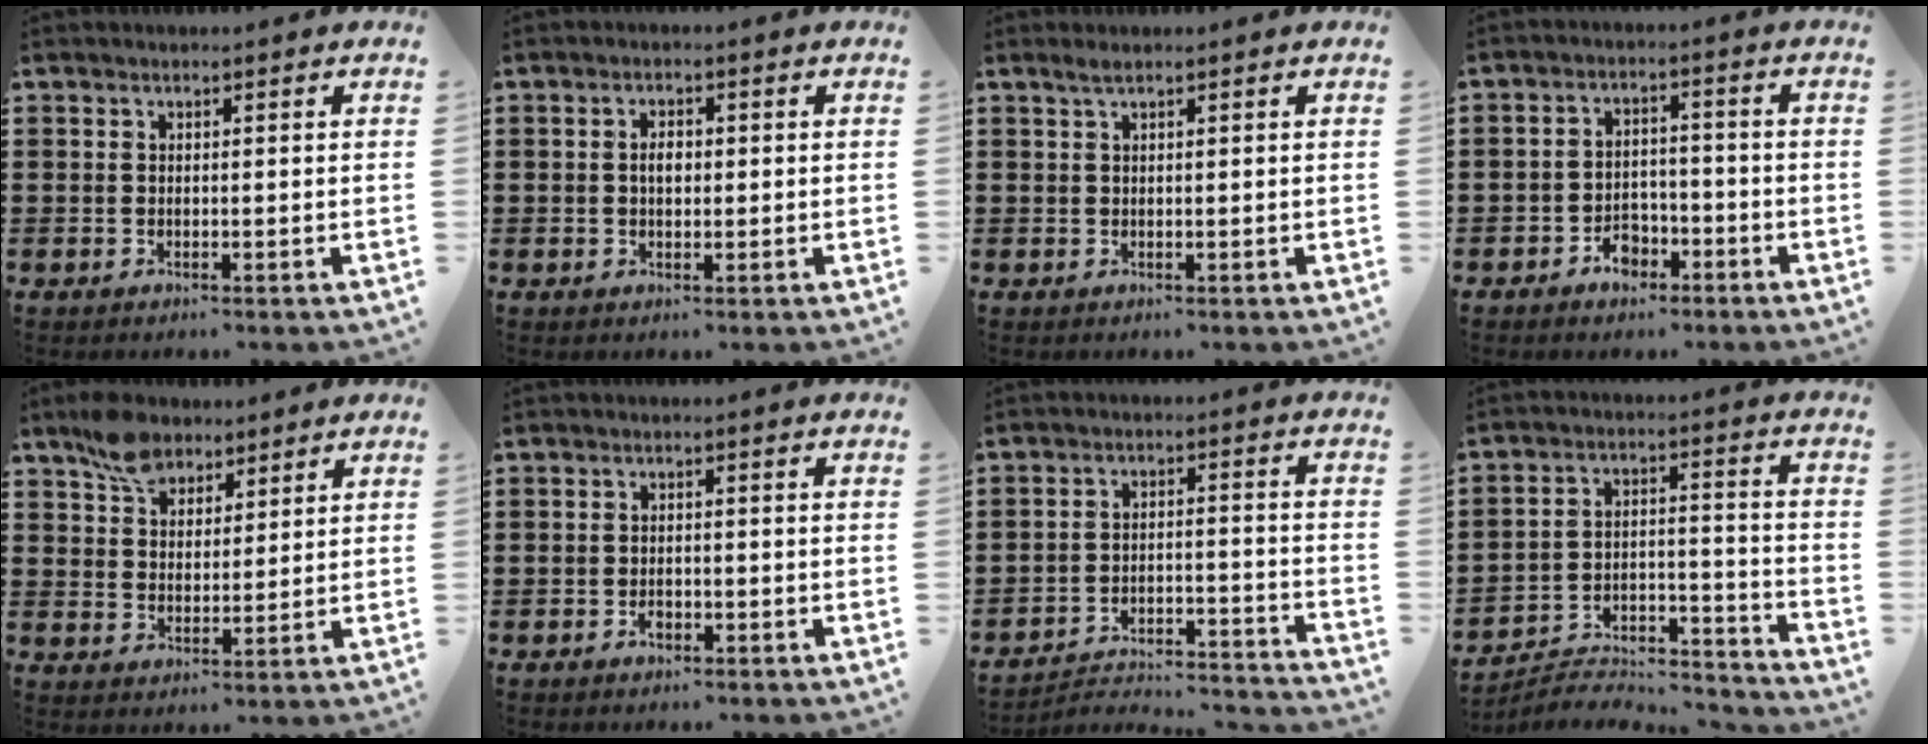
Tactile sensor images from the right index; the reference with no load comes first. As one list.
[{"total": 2.2, "force": [0.0, 1.1, 1.9], "torque": [-0.037, 0.005, -0.001]}, {"total": 1.0, "force": [0.7, 0.1, 0.7], "torque": [-0.016, 0.001, 0.013]}, {"total": 3.9, "force": [-2.7, 2.4, 1.3], "torque": [-0.024, 0.009, -0.053]}, {"total": 4.4, "force": [2.5, 1.3, 3.4], "torque": [-0.076, 0.006, 0.043]}, {"total": 1.3, "force": [-0.8, 0.8, 0.5], "torque": [-0.011, -0.003, -0.015]}, {"total": 3.2, "force": [-3.0, 0.5, 0.8], "torque": [-0.023, -0.005, -0.069]}, {"total": 5.2, "force": [-5.0, 0.9, 1.1], "torque": [-0.018, 0.003, -0.102]}]